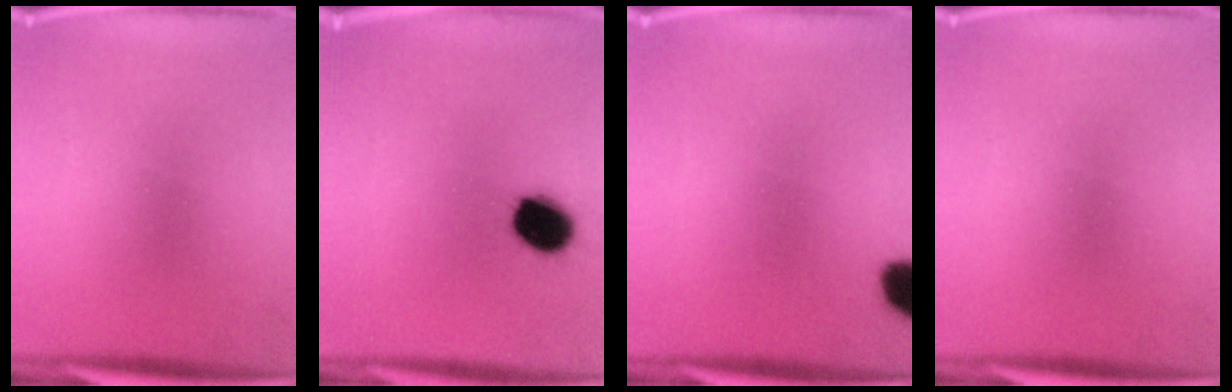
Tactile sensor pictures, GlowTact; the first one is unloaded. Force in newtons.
{"total": 10.7}
{"total": 5.7}
{"total": 0.0}